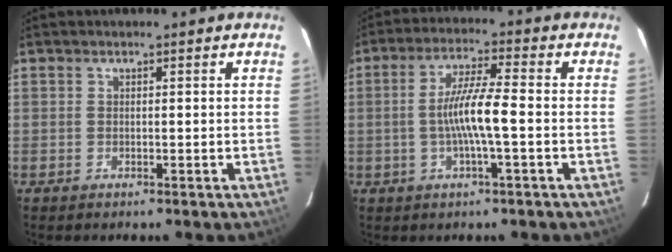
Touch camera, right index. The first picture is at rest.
{"total": 7.8, "force": [-1.4, 0.1, 7.7], "torque": [-0.150, 0.002, -0.027]}